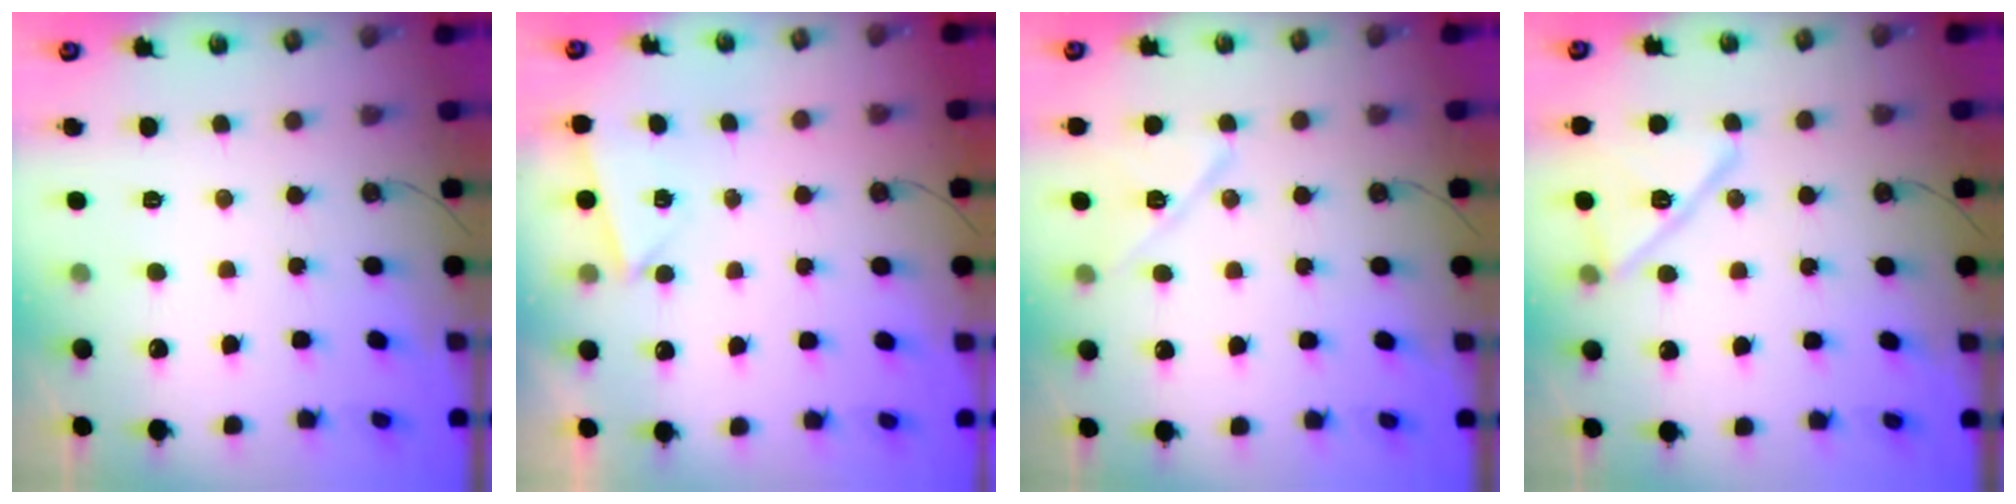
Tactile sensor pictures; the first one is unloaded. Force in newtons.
{"total": 2.5, "press": 2.1, "slide": 1.5}
{"total": 10.2, "press": 10.2, "slide": 0.9}
{"total": 13.3, "press": 13.3, "slide": 0.5}